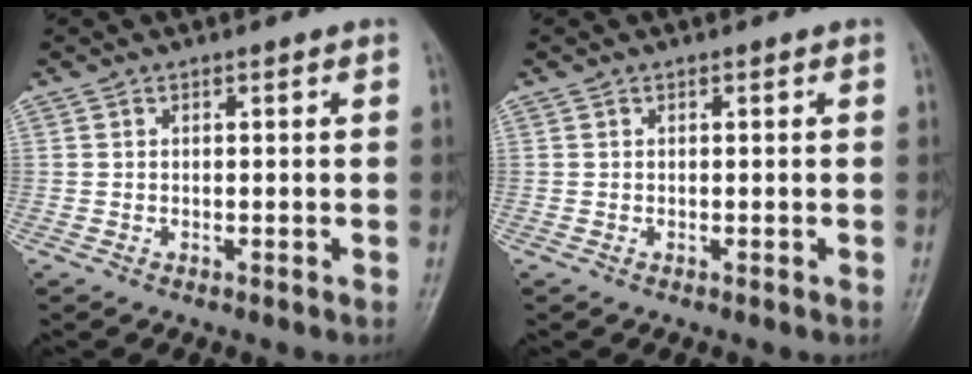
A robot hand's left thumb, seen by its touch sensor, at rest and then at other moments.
{"total": 0.0}